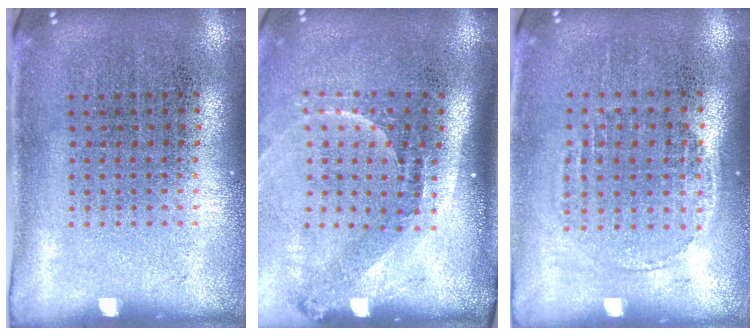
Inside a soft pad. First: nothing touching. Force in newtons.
{"total": 2.2, "press": 1.6, "slide": 1.6}
{"total": 1.3, "press": 1.1, "slide": 0.6}